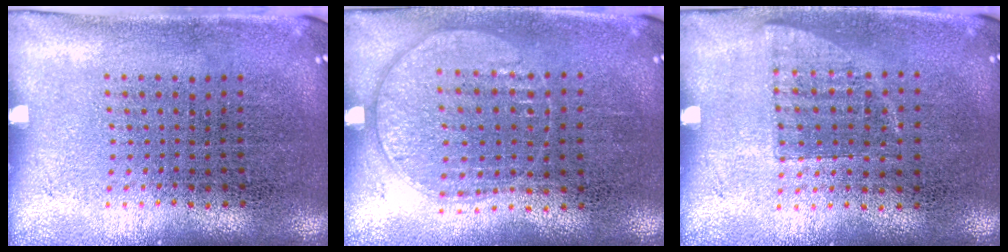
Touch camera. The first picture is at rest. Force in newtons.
{"total": 1.0, "press": 0.9, "slide": 0.4}
{"total": 0.6, "press": 0.6, "slide": 0.2}